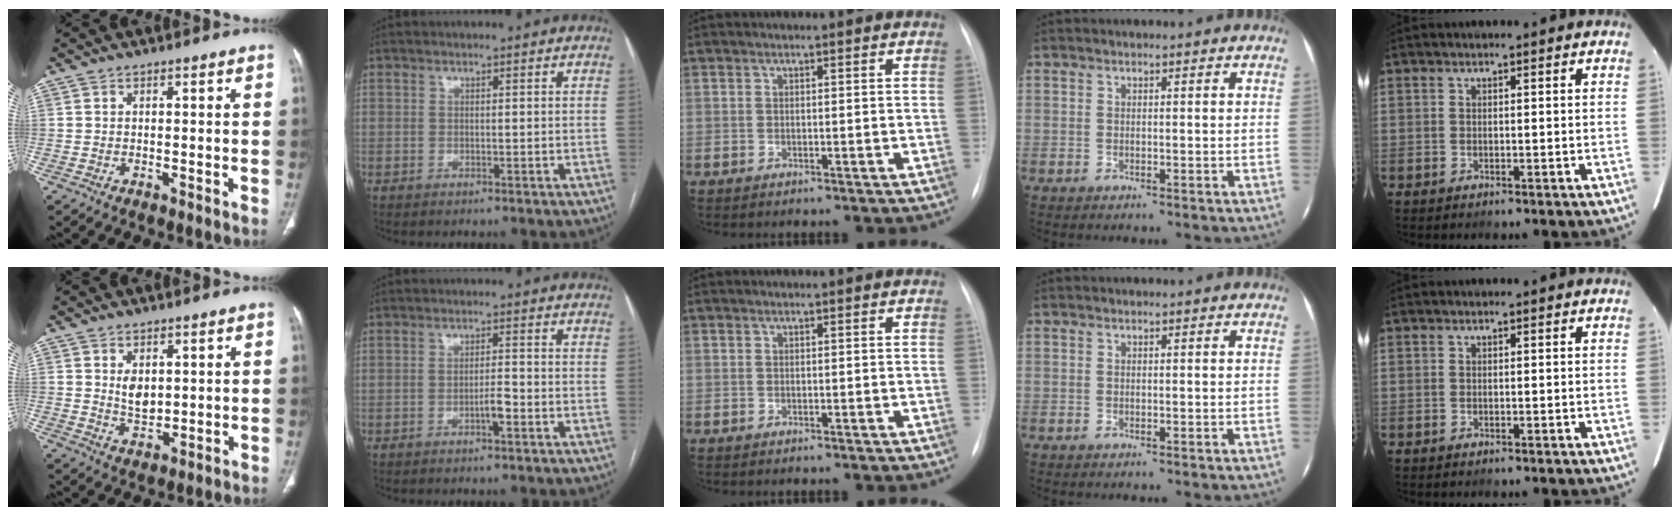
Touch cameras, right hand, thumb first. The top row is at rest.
{"thumb": {"total": 4.5, "force": [1.1, 2.9, 3.3], "torque": [-0.042, -0.014, 0.027]}, "index": {"total": 2.4, "force": [-1.2, 0.2, 2.1], "torque": [-0.035, 0.000, -0.020]}}